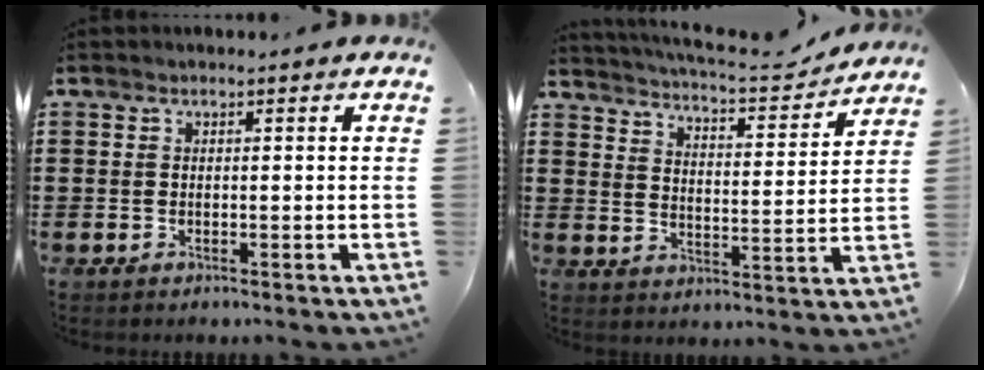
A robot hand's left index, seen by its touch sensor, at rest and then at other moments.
{"total": 5.4, "force": [5.2, 0.1, 1.6], "torque": [-0.049, -0.040, 0.083]}